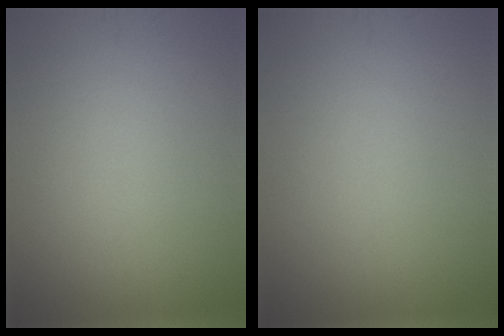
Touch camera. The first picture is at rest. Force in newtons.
{"total": 0.0}